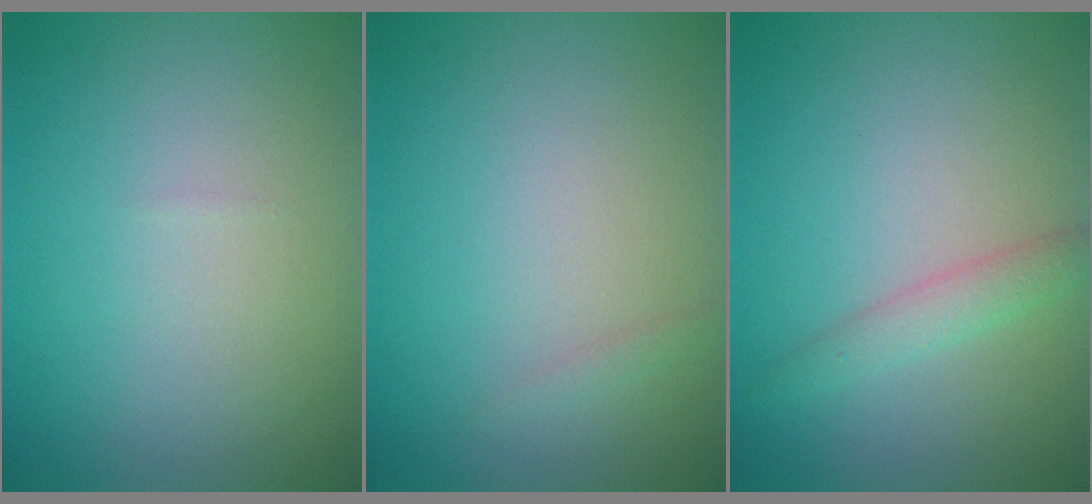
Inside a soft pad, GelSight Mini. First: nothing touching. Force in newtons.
{"total": 0.6, "press": 0.6, "slide": 0.0}
{"total": 1.9, "press": 1.9, "slide": 0.0}